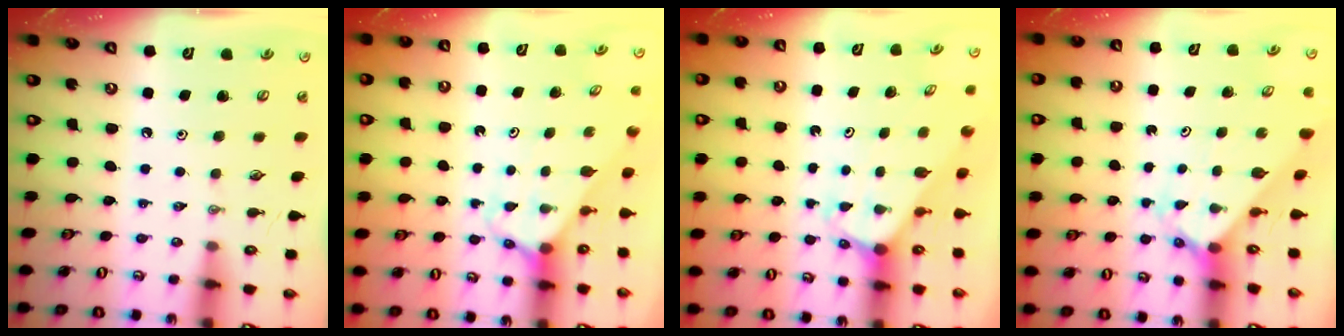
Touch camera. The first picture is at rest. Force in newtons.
{"total": 3.0, "press": 3.0, "slide": 0.2}
{"total": 1.8, "press": 1.8, "slide": 0.1}
{"total": 1.9, "press": 1.9, "slide": 0.1}